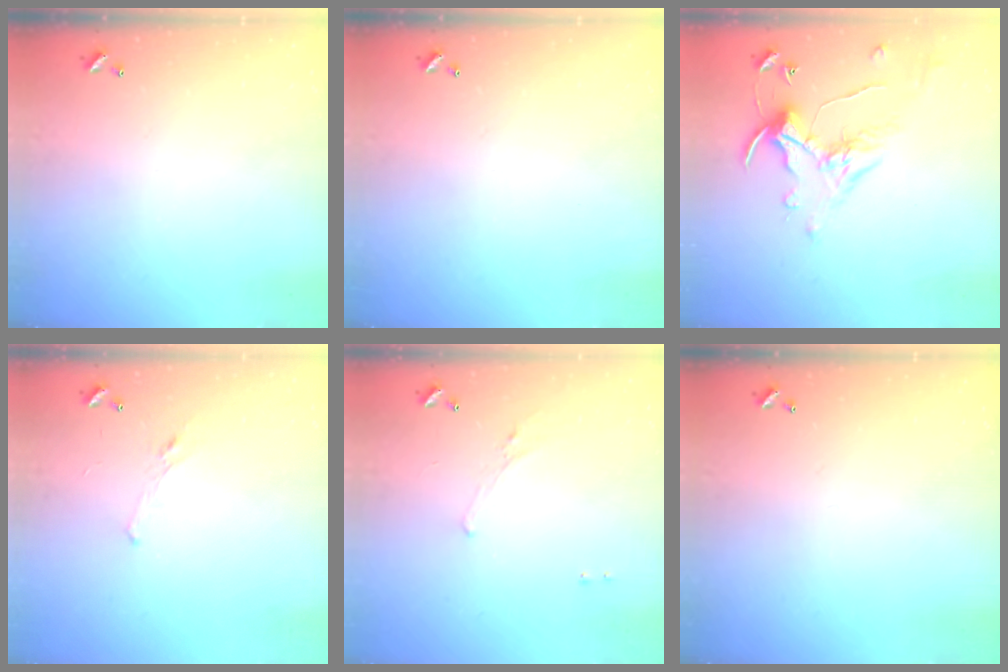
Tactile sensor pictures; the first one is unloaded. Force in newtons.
{"total": 0.0}
{"total": 1.1, "press": 0.6, "slide": 0.9}
{"total": 1.2, "press": 0.8, "slide": 0.9}
{"total": 1.2, "press": 0.9, "slide": 0.8}
{"total": 0.0}